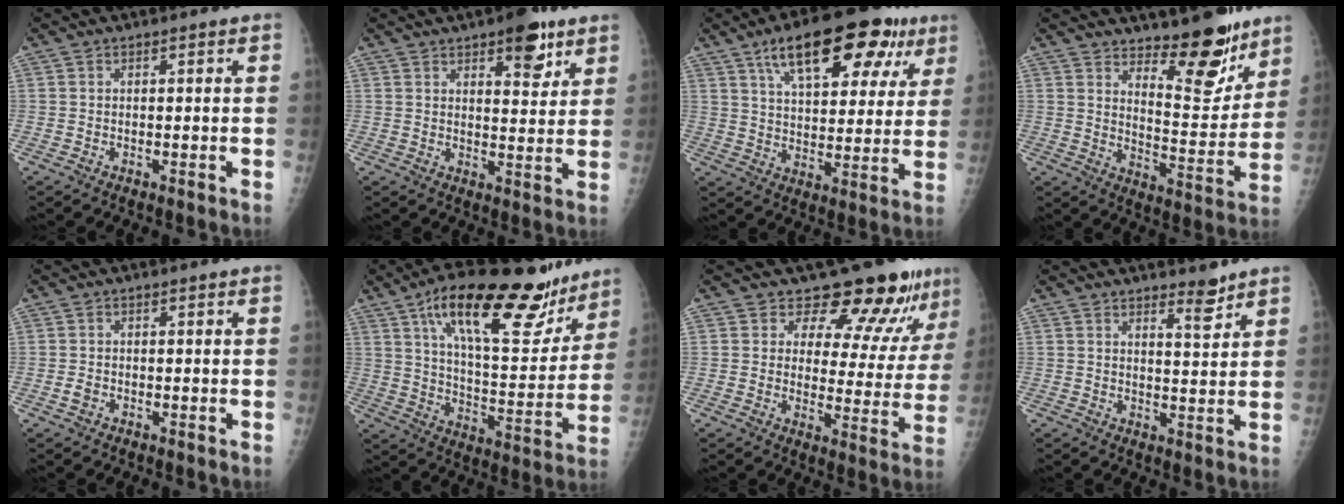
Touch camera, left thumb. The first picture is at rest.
{"total": 8.4, "force": [5.1, 3.5, 5.7], "torque": [-0.054, -0.026, 0.068]}
{"total": 20.6, "force": [11.5, 9.0, 14.6], "torque": [-0.176, -0.011, 0.174]}
{"total": 13.0, "force": [9.6, 4.5, 7.5], "torque": [-0.065, -0.085, 0.154]}
{"total": 1.3, "force": [-0.5, 1.0, 0.7], "torque": [-0.012, 0.001, -0.009]}
{"total": 26.6, "force": [16.7, 9.9, 18.2], "torque": [-0.237, -0.046, 0.262]}
{"total": 14.1, "force": [11.4, 5.6, 6.2], "torque": [-0.035, -0.080, 0.136]}
{"total": 3.8, "force": [3.1, 0.9, 1.9], "torque": [-0.019, -0.029, 0.046]}